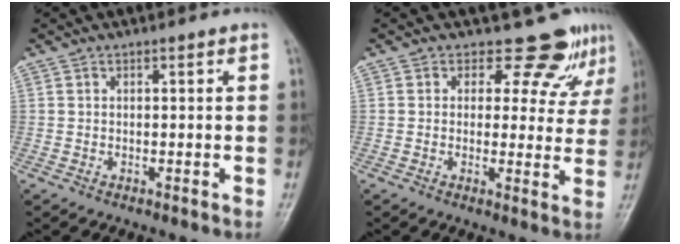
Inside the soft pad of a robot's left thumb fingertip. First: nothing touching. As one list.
[{"total": 7.9, "force": [6.1, 4.4, 2.4], "torque": [0.008, -0.041, 0.066]}]